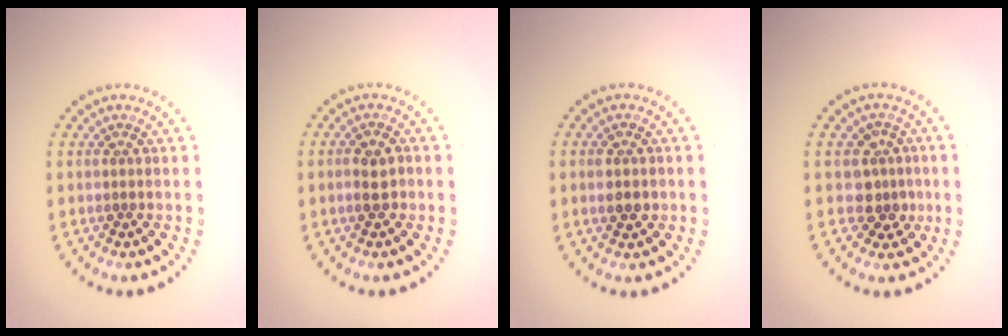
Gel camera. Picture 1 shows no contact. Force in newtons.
{"total": 2.2, "press": 2.1, "slide": 0.3}
{"total": 2.5, "press": 2.5, "slide": 0.1}
{"total": 2.7, "press": 2.4, "slide": 1.2}